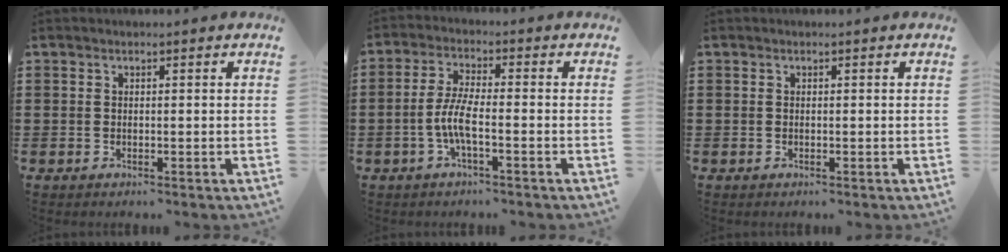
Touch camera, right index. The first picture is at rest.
{"total": 5.2, "force": [-1.9, 1.0, 4.7], "torque": [-0.116, -0.010, -0.046]}
{"total": 0.0}